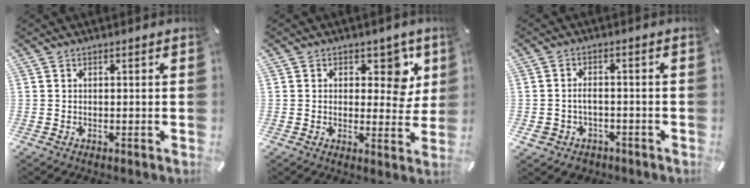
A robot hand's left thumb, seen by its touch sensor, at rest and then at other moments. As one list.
[{"total": 8.3, "force": [3.7, 5.2, 5.3], "torque": [-0.053, -0.017, 0.057]}, {"total": 4.0, "force": [-1.3, 3.3, 1.9], "torque": [-0.042, 0.004, -0.025]}]